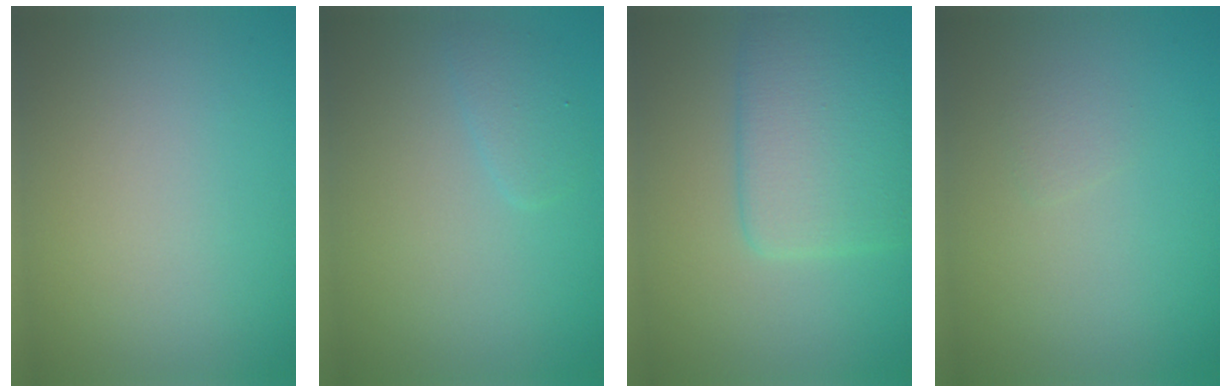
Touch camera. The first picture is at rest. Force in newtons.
{"total": 1.4, "press": 1.4, "slide": 0.1}
{"total": 5.7, "press": 5.7, "slide": 0.1}
{"total": 0.7, "press": 0.7, "slide": 0.0}